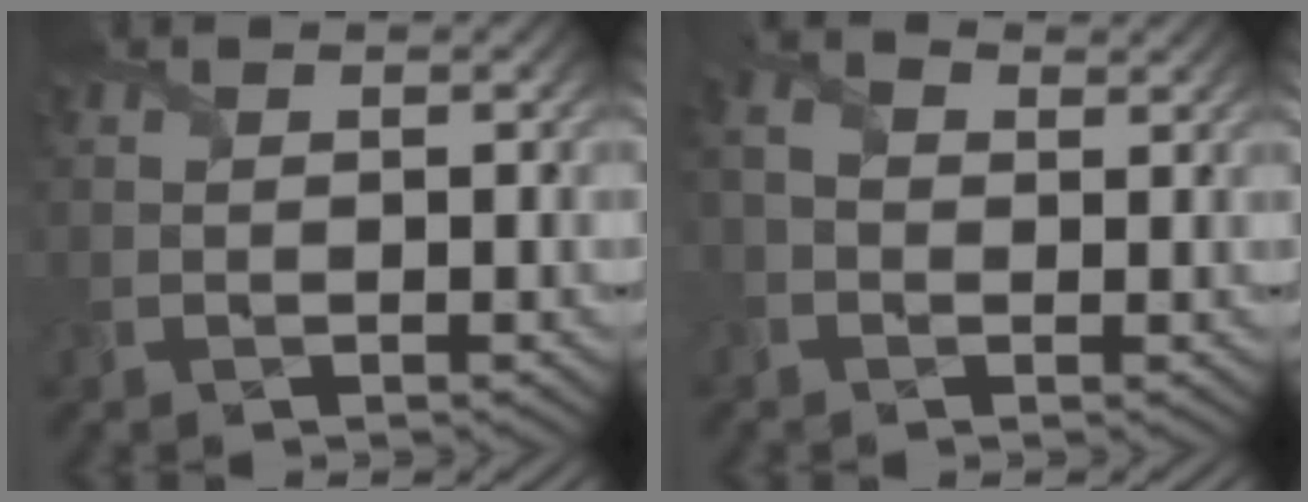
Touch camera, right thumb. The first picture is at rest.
{"total": 3.3, "force": [0.1, 2.4, 2.2], "torque": [-0.053, 0.007, -0.007]}